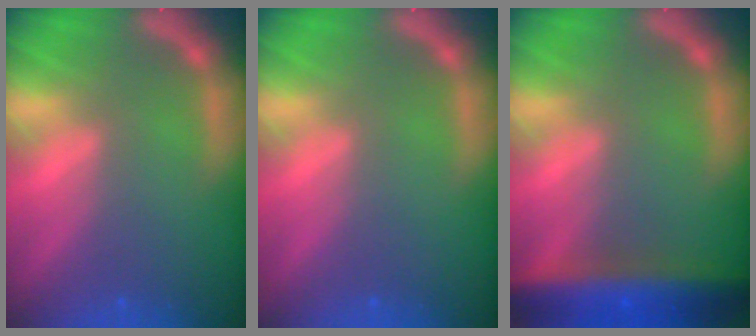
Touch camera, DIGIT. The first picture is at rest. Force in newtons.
{"total": 0.0}
{"total": 9.0}